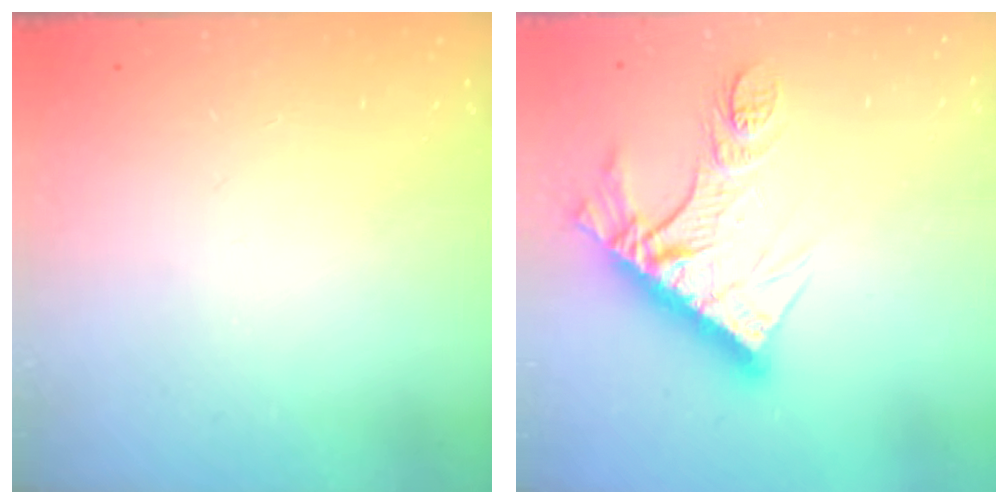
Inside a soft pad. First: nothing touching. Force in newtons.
{"total": 15.0, "press": 14.9, "slide": 1.4}